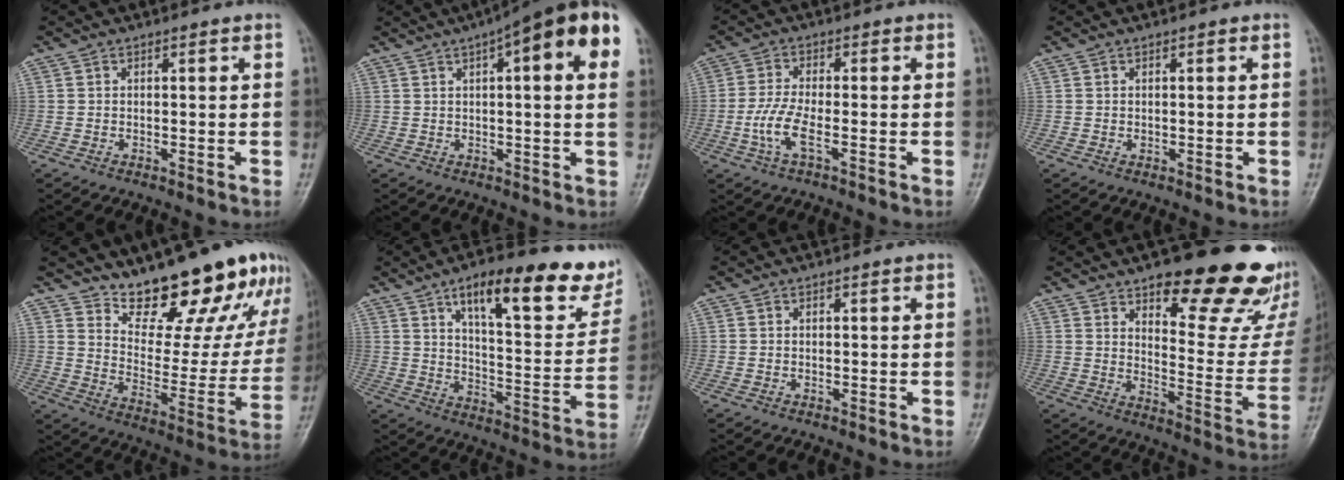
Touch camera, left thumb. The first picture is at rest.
{"total": 16.4, "force": [6.2, 4.1, 14.6], "torque": [-0.197, 0.013, 0.076]}
{"total": 5.6, "force": [-2.0, 1.6, 5.0], "torque": [-0.126, 0.005, -0.045]}
{"total": 0.0}
{"total": 20.9, "force": [16.6, 7.6, 10.3], "torque": [-0.092, -0.111, 0.240]}
{"total": 21.7, "force": [13.5, 7.3, 15.3], "torque": [-0.164, -0.051, 0.196]}
{"total": 0.0}
{"total": 24.9, "force": [15.7, 8.5, 17.3], "torque": [-0.176, -0.094, 0.214]}